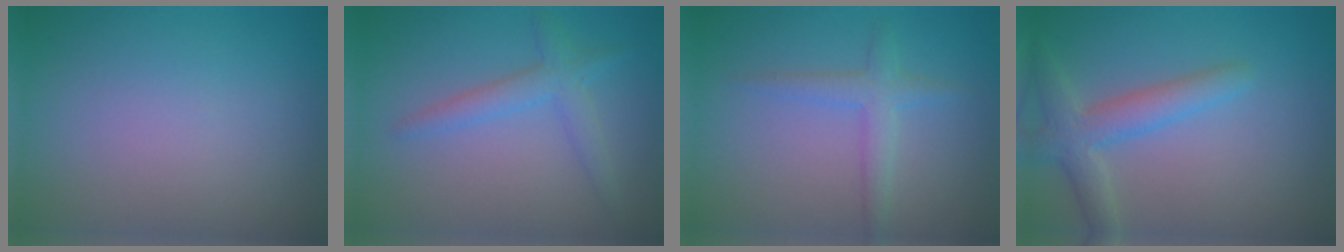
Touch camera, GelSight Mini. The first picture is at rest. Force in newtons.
{"total": 2.6, "press": 2.6, "slide": 0.1}
{"total": 2.2, "press": 2.2, "slide": 0.0}
{"total": 3.6, "press": 3.6, "slide": 0.0}